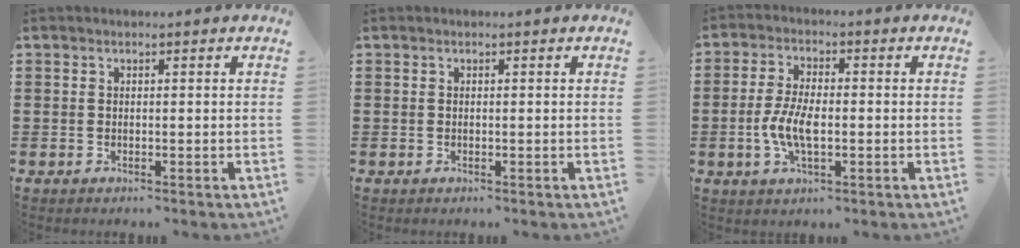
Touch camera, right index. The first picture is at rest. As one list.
[{"total": 0.0}, {"total": 6.1, "force": [-1.3, 2.6, 5.3], "torque": [-0.127, -0.006, -0.034]}]